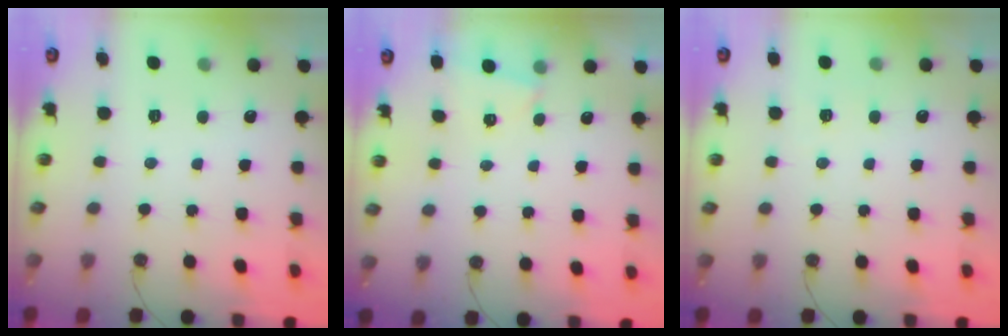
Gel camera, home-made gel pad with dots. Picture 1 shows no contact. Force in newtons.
{"total": 5.0, "press": 0.7, "slide": 5.0}
{"total": 3.0, "press": 3.0, "slide": 0.7}